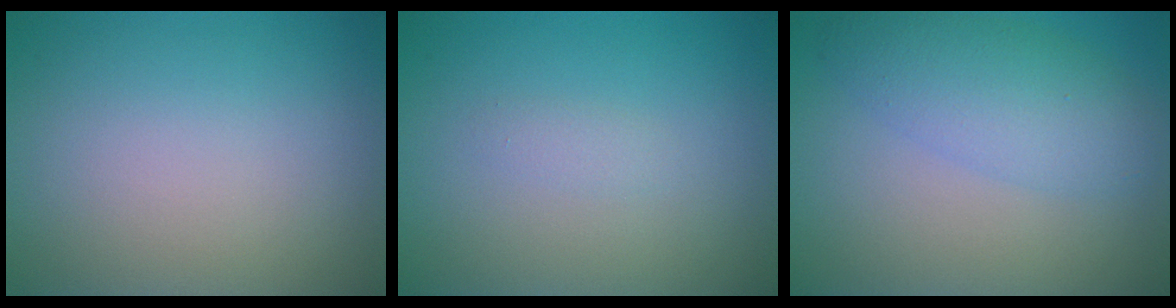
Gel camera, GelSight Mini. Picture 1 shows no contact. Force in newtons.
{"total": 0.8, "press": 0.8, "slide": 0.0}
{"total": 4.3, "press": 4.3, "slide": 0.1}